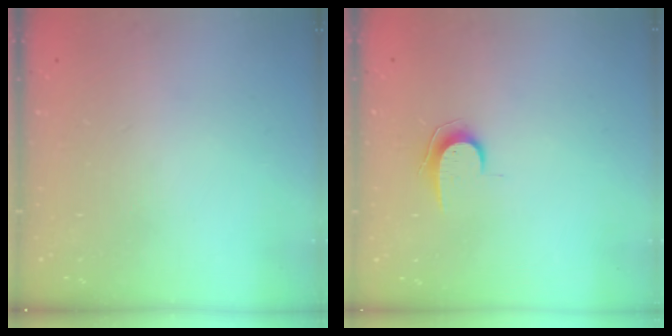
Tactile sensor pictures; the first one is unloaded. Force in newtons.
{"total": 6.7, "press": 6.7, "slide": 0.7}